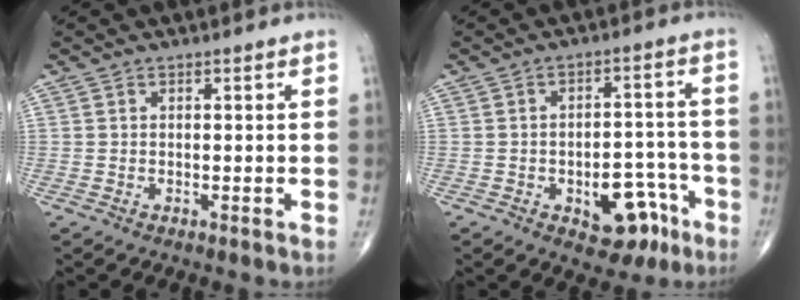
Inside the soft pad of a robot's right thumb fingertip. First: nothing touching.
{"total": 10.2, "force": [-4.9, 5.8, 6.9], "torque": [-0.058, 0.044, -0.058]}